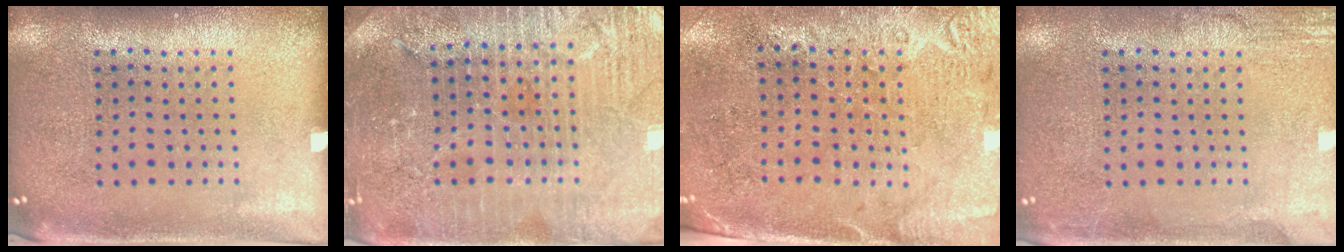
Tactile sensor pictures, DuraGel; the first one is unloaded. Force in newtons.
{"total": 4.3, "press": 4.0, "slide": 1.4}
{"total": 2.7, "press": 2.4, "slide": 1.2}
{"total": 2.6, "press": 2.6, "slide": 0.3}